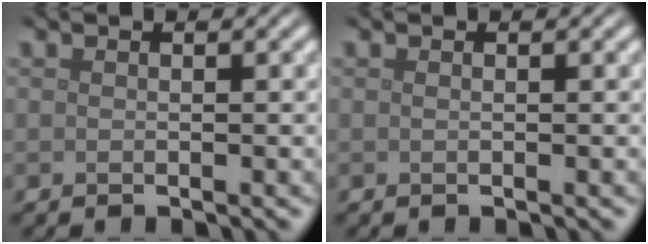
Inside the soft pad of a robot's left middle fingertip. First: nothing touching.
{"total": 0.0}